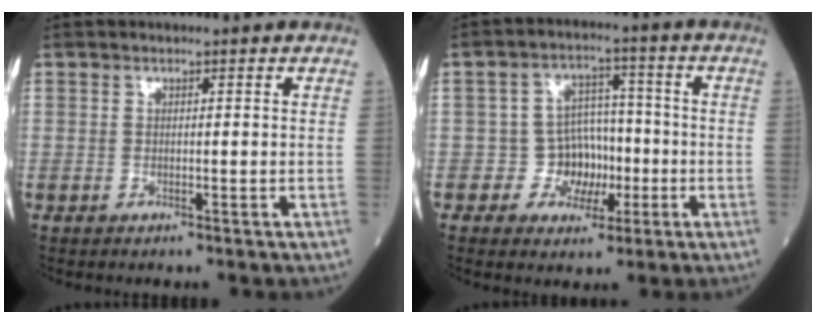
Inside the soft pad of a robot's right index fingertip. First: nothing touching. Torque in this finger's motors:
{"motor_torque": [0.32, 0.10, 0.07, 0.00]}